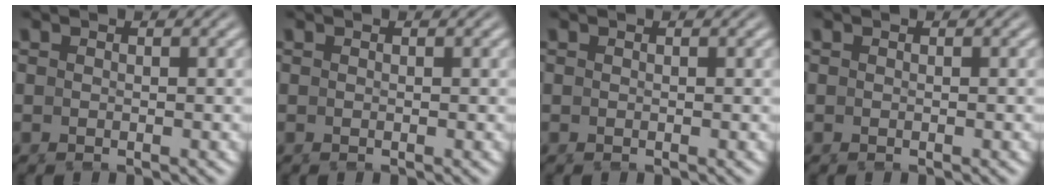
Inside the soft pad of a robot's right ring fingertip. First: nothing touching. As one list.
[{"total": 0.0}, {"total": 0.0}, {"total": 0.0}]